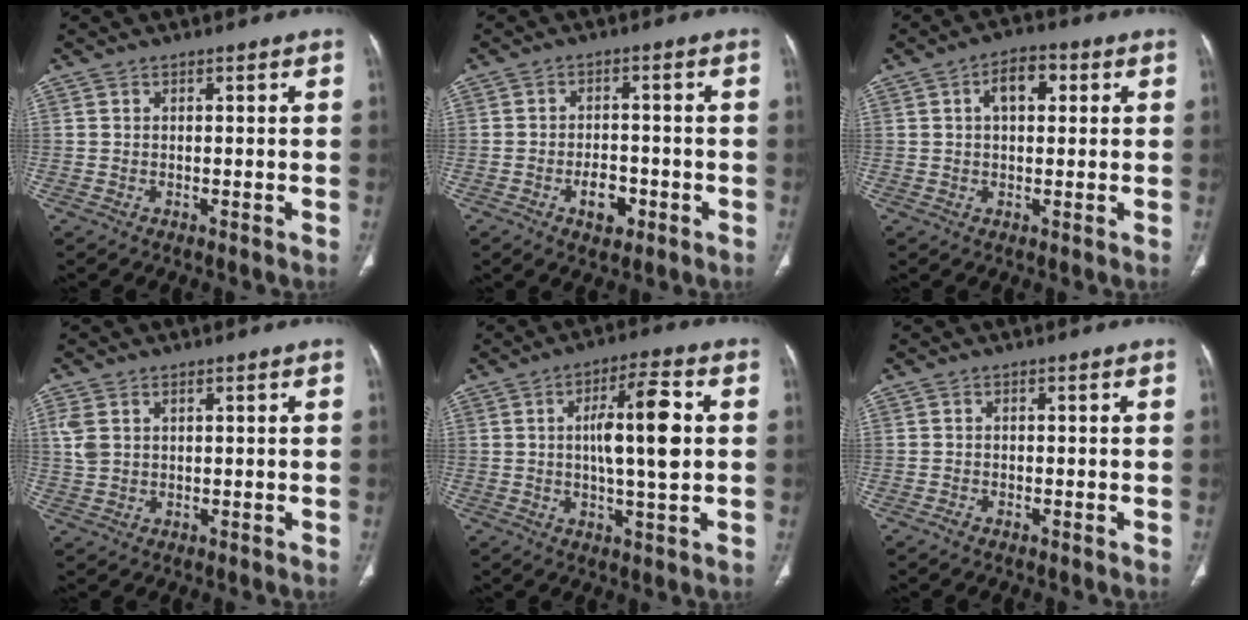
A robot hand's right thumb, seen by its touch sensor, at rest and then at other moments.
{"total": 5.2, "force": [-2.2, 3.2, 3.5], "torque": [-0.041, 0.012, -0.030]}
{"total": 6.3, "force": [1.8, 3.5, 4.9], "torque": [-0.069, 0.010, 0.024]}
{"total": 4.0, "force": [1.4, 2.6, 2.7], "torque": [-0.069, 0.004, 0.037]}
{"total": 11.7, "force": [1.1, 2.8, 11.3], "torque": [-0.184, 0.008, 0.014]}
{"total": 0.8, "force": [-0.6, 0.4, 0.4], "torque": [-0.012, 0.000, -0.014]}